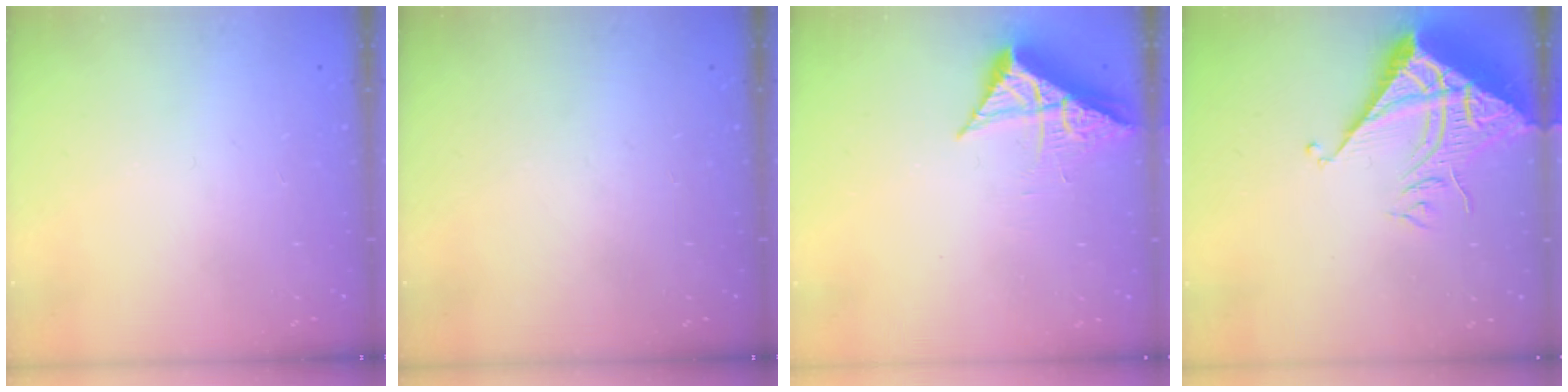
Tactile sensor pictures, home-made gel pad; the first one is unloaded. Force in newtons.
{"total": 0.0}
{"total": 8.9, "press": 8.9, "slide": 0.9}
{"total": 11.2, "press": 11.2, "slide": 0.9}